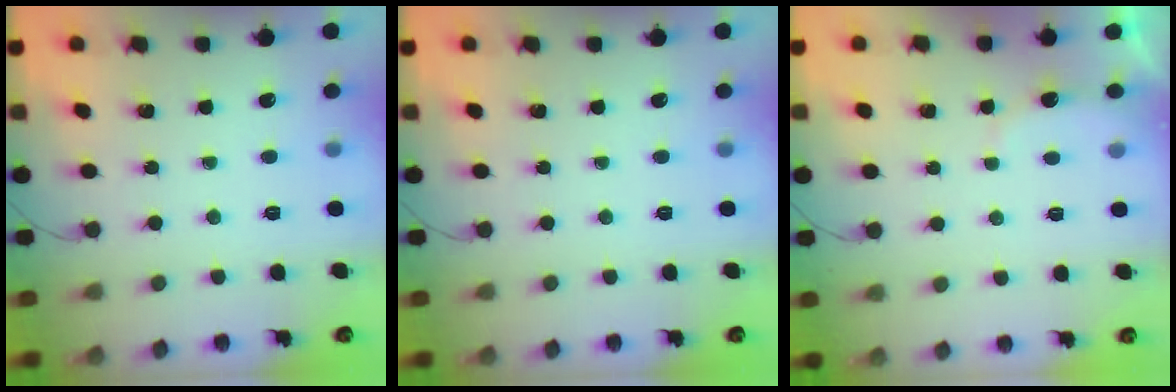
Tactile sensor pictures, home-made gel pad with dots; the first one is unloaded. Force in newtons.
{"total": 0.0}
{"total": 5.1, "press": 5.1, "slide": 0.8}